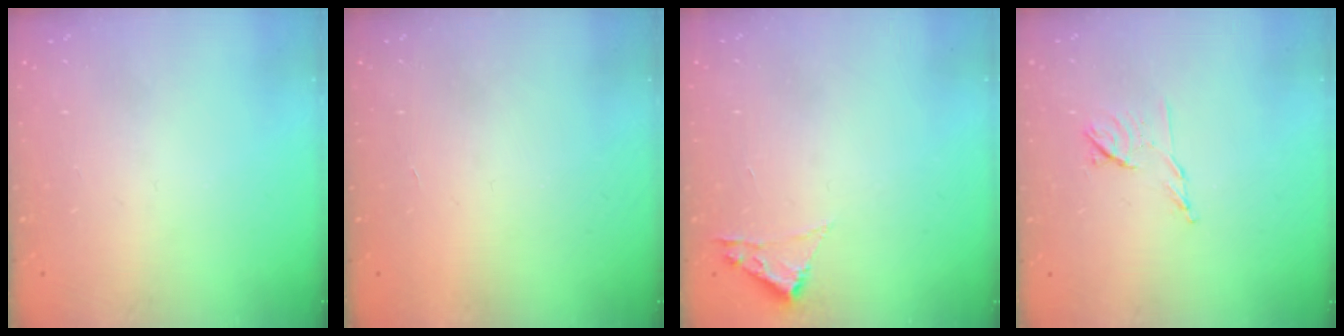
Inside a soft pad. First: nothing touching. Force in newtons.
{"total": 1.8, "press": 1.8, "slide": 0.1}
{"total": 1.8, "press": 1.8, "slide": 0.2}
{"total": 7.1, "press": 7.0, "slide": 1.2}